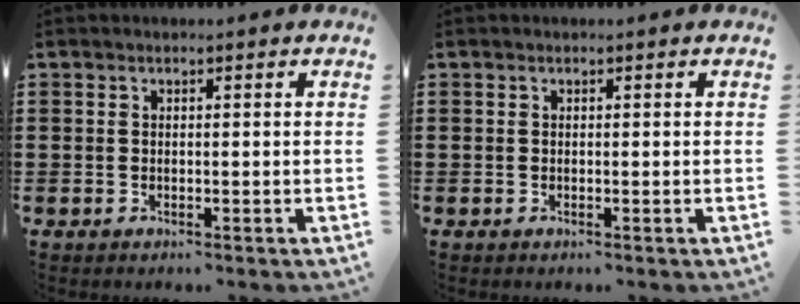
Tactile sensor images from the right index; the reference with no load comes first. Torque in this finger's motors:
{"motor_torque": [-0.01, 0.00, 0.00, 0.00]}